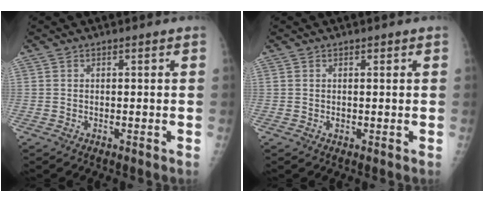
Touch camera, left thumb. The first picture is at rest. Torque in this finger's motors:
{"motor_torque": [0.16, 0.11, 0.54, 0.02, 0.00]}